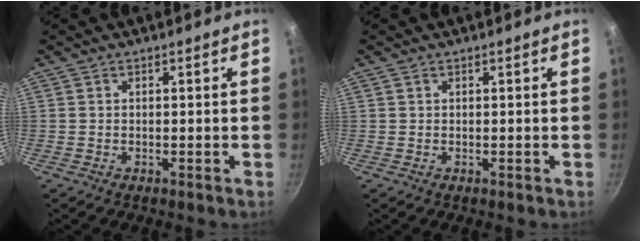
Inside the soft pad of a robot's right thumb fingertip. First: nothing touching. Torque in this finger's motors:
{"motor_torque": [-0.09, -0.27, -0.32, 0.15, 0.04]}